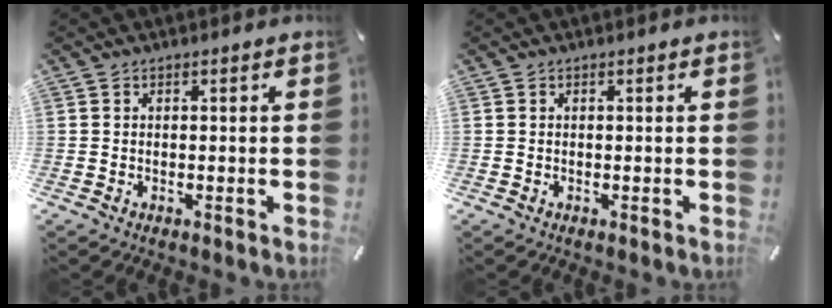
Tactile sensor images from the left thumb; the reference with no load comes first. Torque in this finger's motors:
{"motor_torque": [0.01, 0.00, -0.02, 0.02, 0.00]}